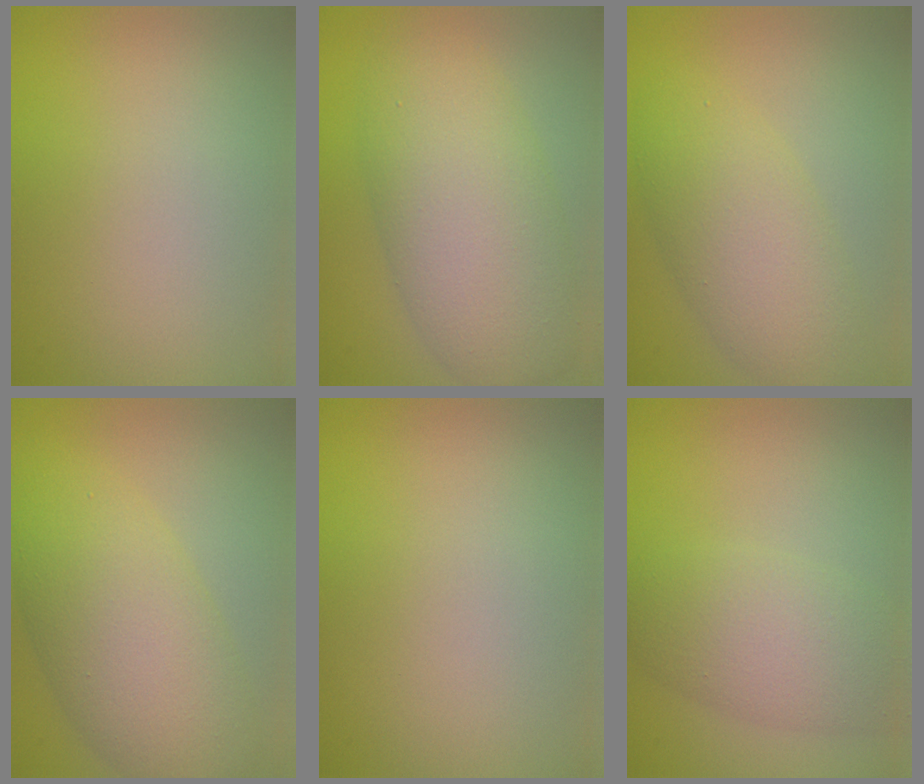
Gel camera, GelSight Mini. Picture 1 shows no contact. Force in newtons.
{"total": 8.9, "press": 8.9, "slide": 0.1}
{"total": 5.8, "press": 5.8, "slide": 0.1}
{"total": 8.4, "press": 8.4, "slide": 0.2}
{"total": 0.0}
{"total": 5.1, "press": 5.1, "slide": 0.1}